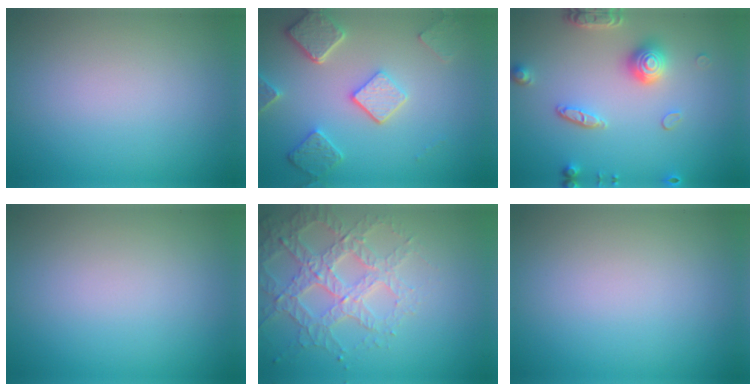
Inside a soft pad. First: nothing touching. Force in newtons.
{"total": 5.0, "press": 3.9, "slide": 3.1}
{"total": 4.0, "press": 3.5, "slide": 2.1}
{"total": 0.0}
{"total": 4.0, "press": 3.8, "slide": 1.0}
{"total": 0.0}